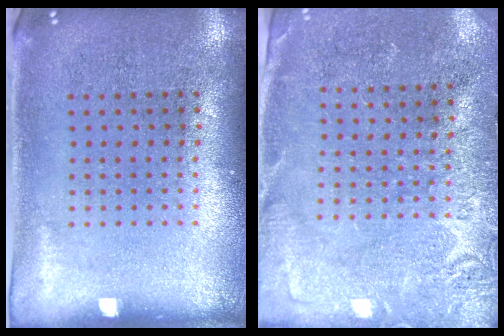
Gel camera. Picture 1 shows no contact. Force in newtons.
{"total": 2.7, "press": 2.6, "slide": 0.5}